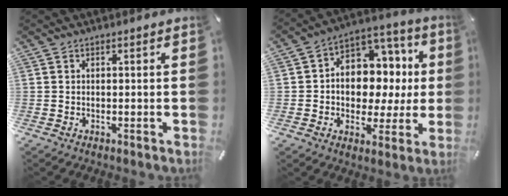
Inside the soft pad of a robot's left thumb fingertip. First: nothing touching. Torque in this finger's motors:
{"motor_torque": [0.96, 0.81, 0.66, -0.44, 0.36]}